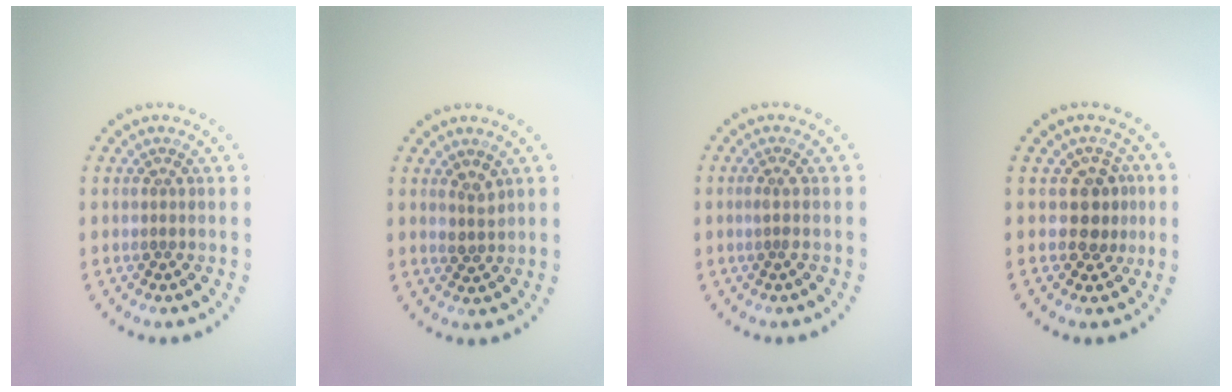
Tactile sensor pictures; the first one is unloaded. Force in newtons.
{"total": 1.4, "press": 1.3, "slide": 0.7}
{"total": 0.7, "press": 0.3, "slide": 0.6}
{"total": 2.6, "press": 2.2, "slide": 1.3}